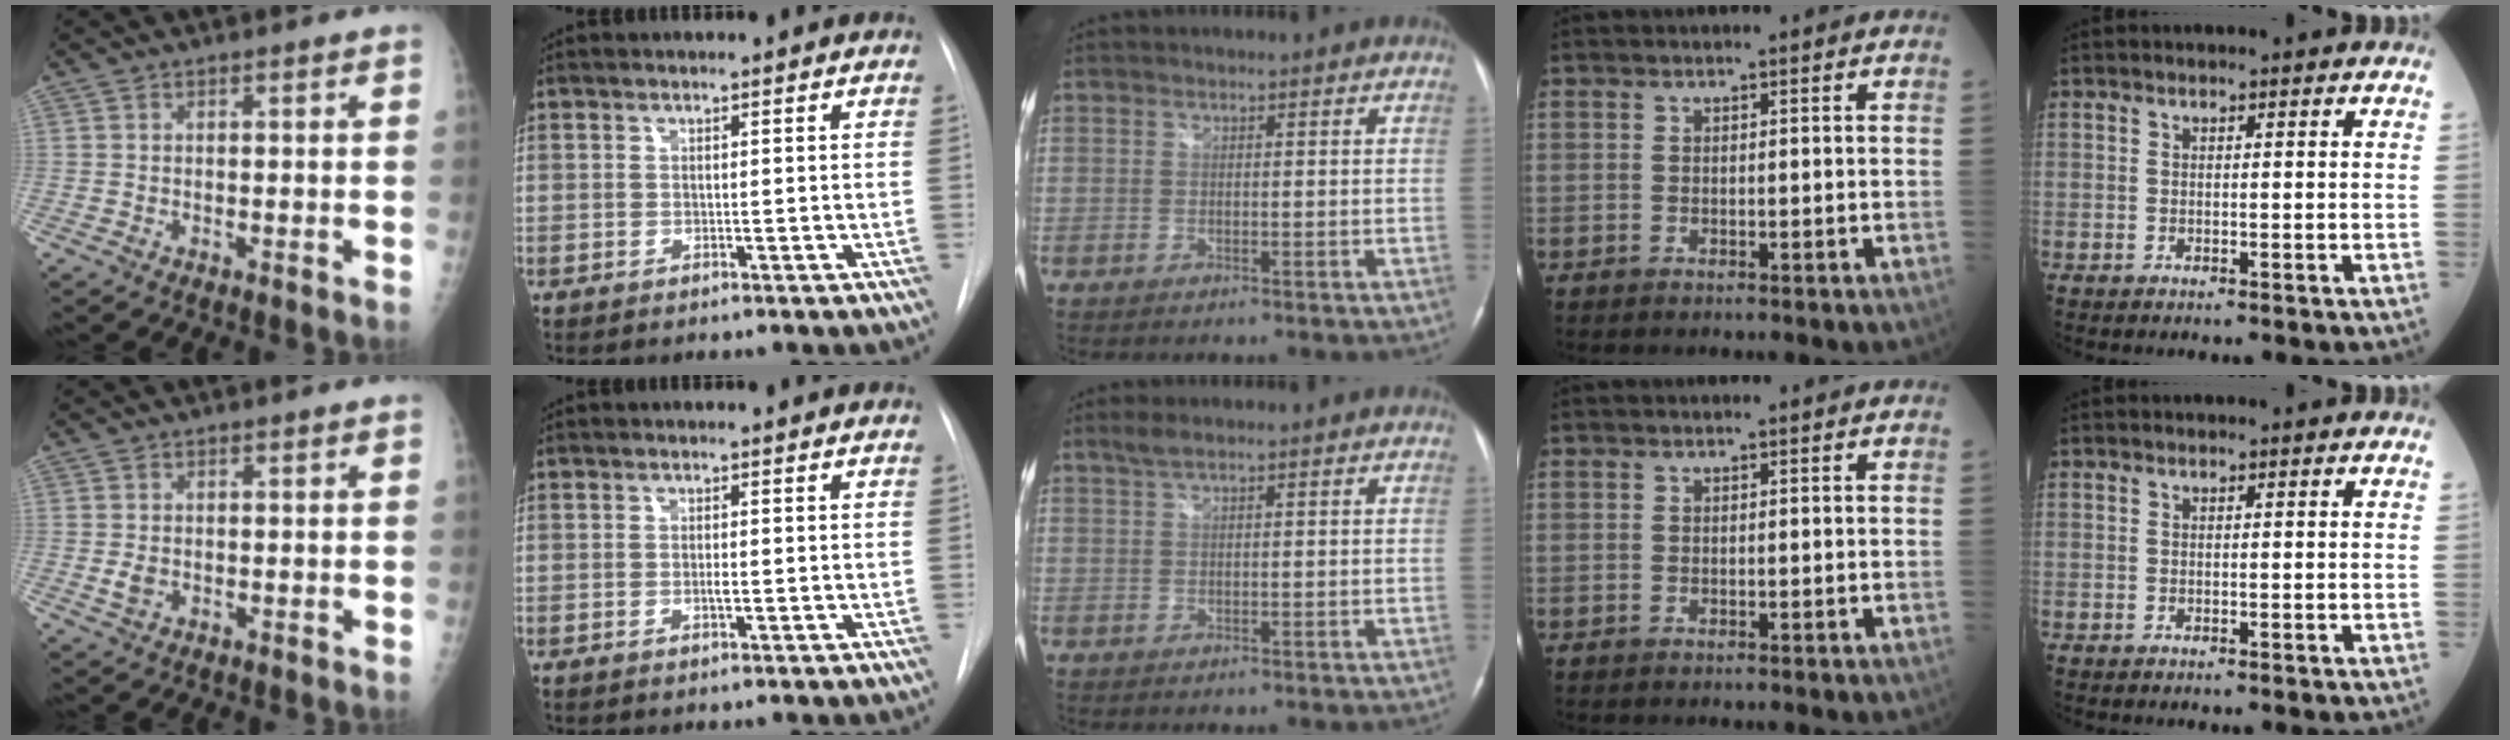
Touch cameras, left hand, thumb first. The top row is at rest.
{"thumb": {"total": 1.9, "force": [-0.1, 1.5, 1.2], "torque": [-0.022, -0.003, -0.001]}, "index": {"total": 0.9, "force": [-0.3, 0.1, 0.9], "torque": [-0.016, -0.004, -0.005]}, "middle": {"total": 1.6, "force": [1.2, 0.1, 1.1], "torque": [-0.029, 0.012, 0.027]}}